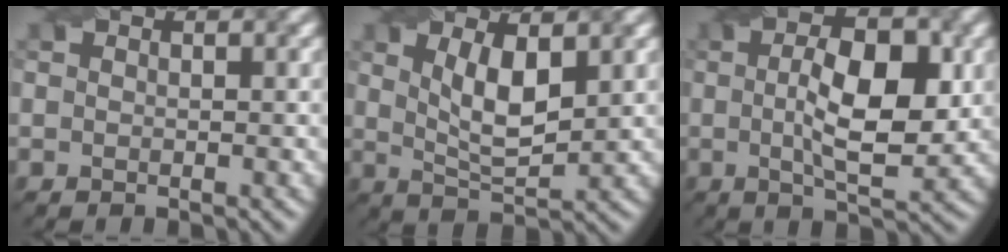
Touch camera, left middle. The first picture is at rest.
{"total": 4.4, "force": [1.4, 1.5, 3.9], "torque": [-0.081, -0.007, 0.030]}
{"total": 7.5, "force": [0.5, 2.7, 6.9], "torque": [-0.112, 0.003, 0.006]}